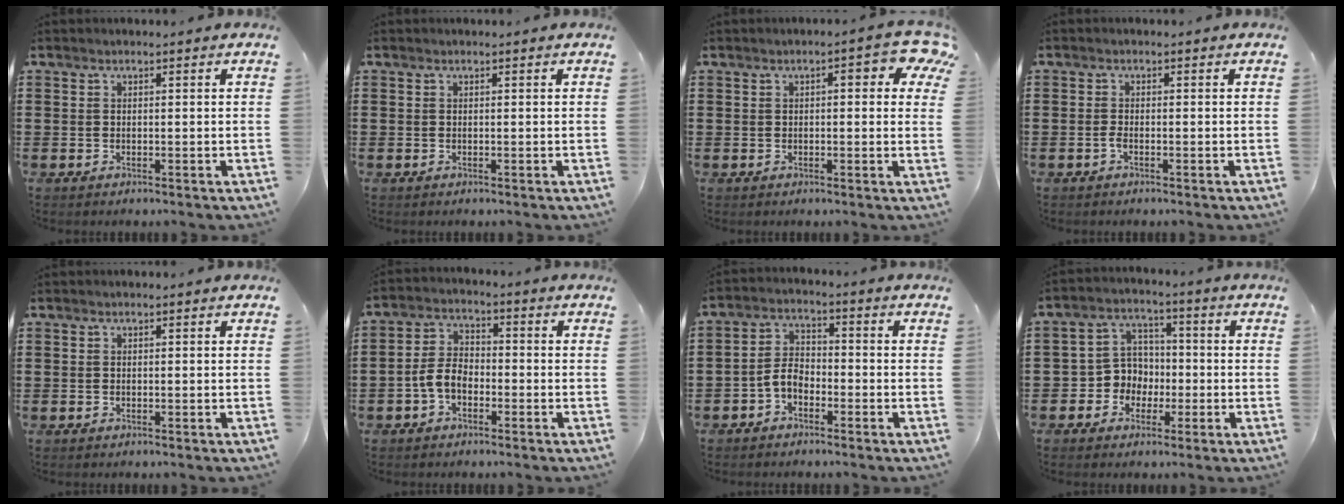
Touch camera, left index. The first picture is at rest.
{"total": 0.0}
{"total": 4.5, "force": [1.6, 1.2, 4.1], "torque": [-0.059, -0.002, 0.020]}
{"total": 0.8, "force": [-0.4, 0.1, 0.7], "torque": [-0.015, -0.001, -0.007]}
{"total": 0.0}
{"total": 4.6, "force": [-2.2, 2.8, 3.0], "torque": [-0.080, 0.005, -0.049]}
{"total": 4.1, "force": [-2.5, 2.3, 2.4], "torque": [-0.066, 0.003, -0.056]}
{"total": 5.7, "force": [-1.4, 5.4, 1.3], "torque": [-0.051, 0.009, -0.030]}